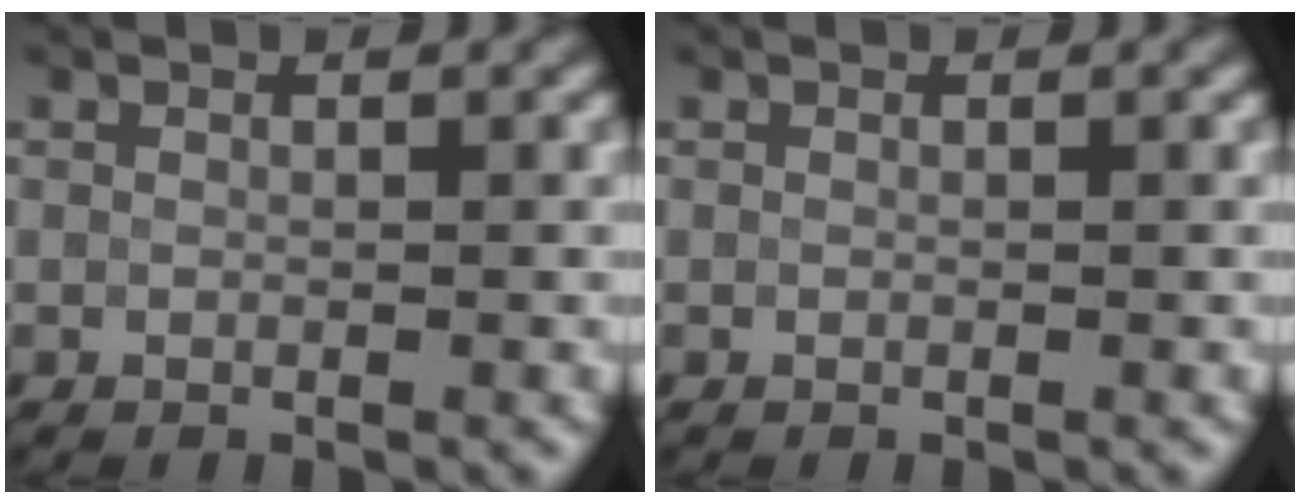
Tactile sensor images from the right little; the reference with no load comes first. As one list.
[{"total": 0.0}]